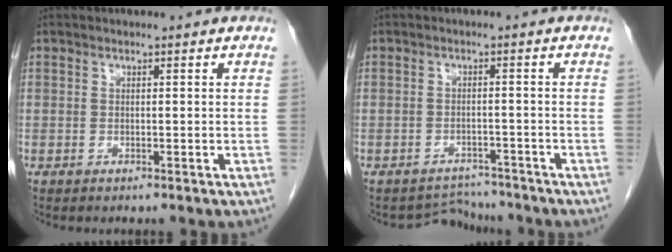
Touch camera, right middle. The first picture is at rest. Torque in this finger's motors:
{"motor_torque": [-0.63, -0.42, -0.29, -0.10]}